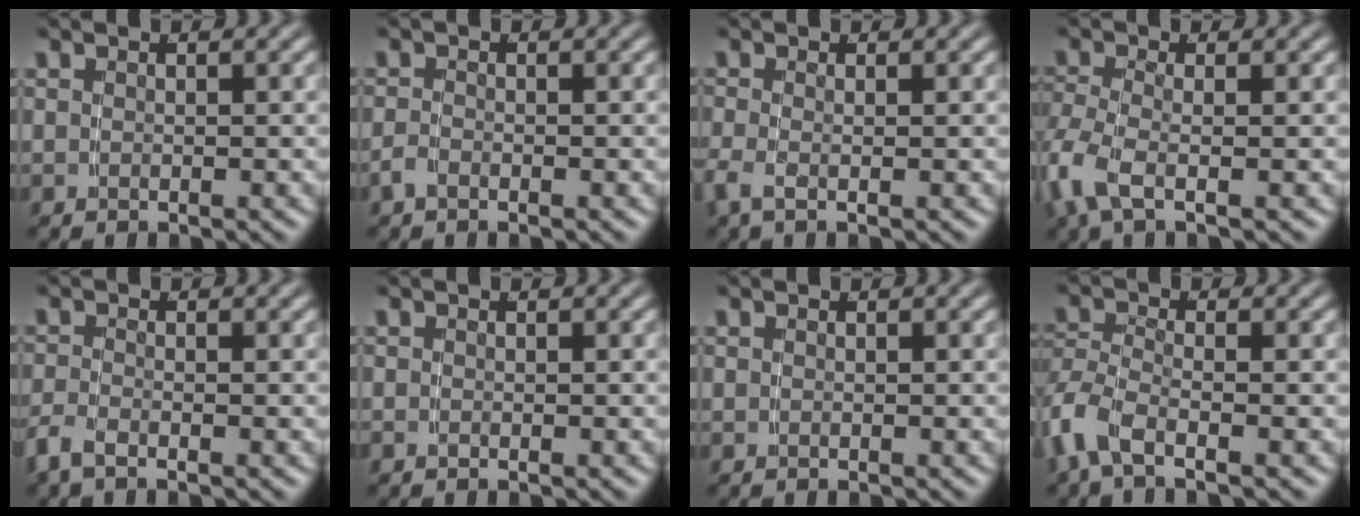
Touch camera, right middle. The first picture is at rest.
{"total": 1.0, "force": [-1.0, 0.0, 0.4], "torque": [-0.009, -0.005, -0.016]}
{"total": 1.5, "force": [-0.9, 0.3, 1.1], "torque": [-0.040, -0.017, -0.010]}
{"total": 3.1, "force": [-1.2, 1.3, 2.5], "torque": [-0.081, -0.021, -0.011]}
{"total": 1.7, "force": [-1.4, 0.2, 1.0], "torque": [-0.025, -0.007, -0.025]}
{"total": 0.0}
{"total": 0.0}
{"total": 3.7, "force": [-2.2, 1.8, 2.3], "torque": [-0.080, -0.024, -0.030]}